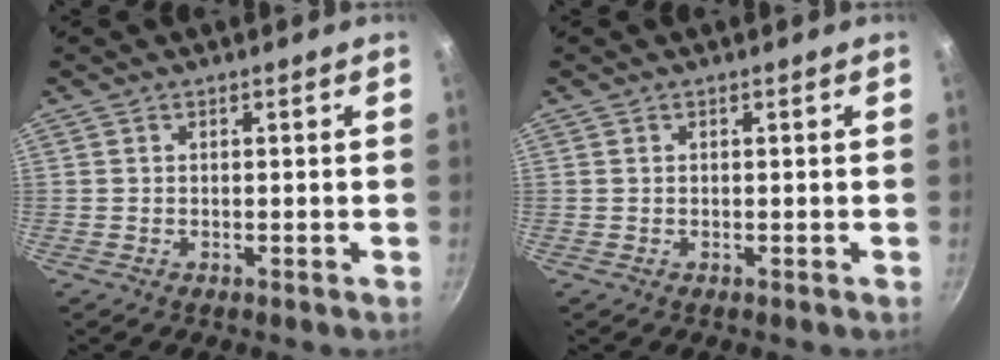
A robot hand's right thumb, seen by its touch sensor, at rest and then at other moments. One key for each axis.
{"total": 0.0}